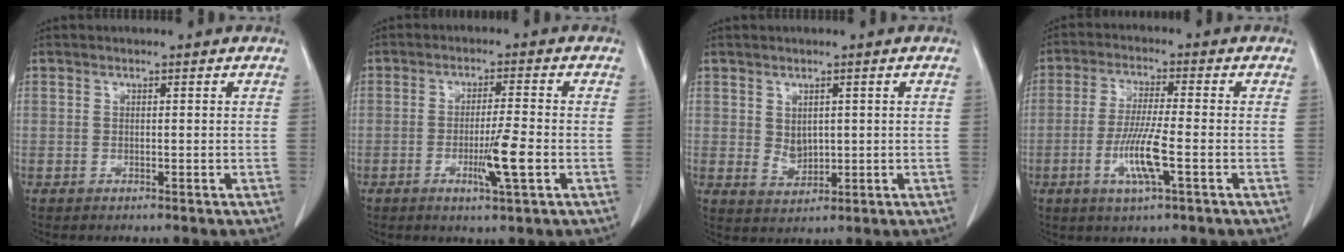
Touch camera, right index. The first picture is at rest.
{"total": 6.0, "force": [-1.8, -0.2, 5.7], "torque": [-0.099, -0.011, -0.031]}
{"total": 3.0, "force": [0.7, 2.2, 1.9], "torque": [-0.037, -0.004, 0.023]}
{"total": 7.8, "force": [-2.5, 0.3, 7.4], "torque": [-0.146, -0.011, -0.049]}